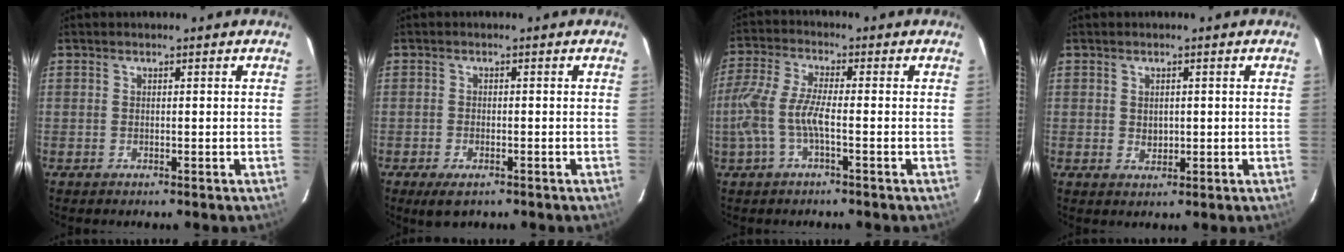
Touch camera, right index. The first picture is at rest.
{"total": 3.9, "force": [-2.6, 1.8, 2.4], "torque": [-0.055, -0.015, -0.045]}
{"total": 8.5, "force": [-2.2, 1.8, 8.1], "torque": [-0.182, -0.001, -0.039]}
{"total": 2.0, "force": [0.2, 1.7, 1.1], "torque": [-0.013, 0.000, 0.007]}